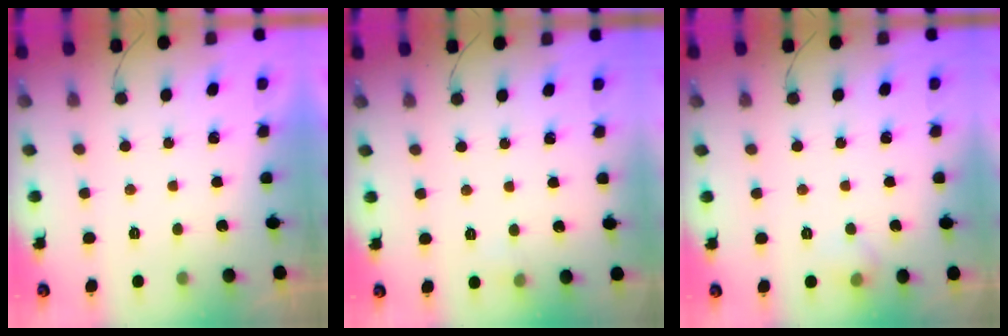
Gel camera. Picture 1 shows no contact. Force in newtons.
{"total": 3.8, "press": 3.6, "slide": 1.2}
{"total": 7.7, "press": 4.5, "slide": 6.3}